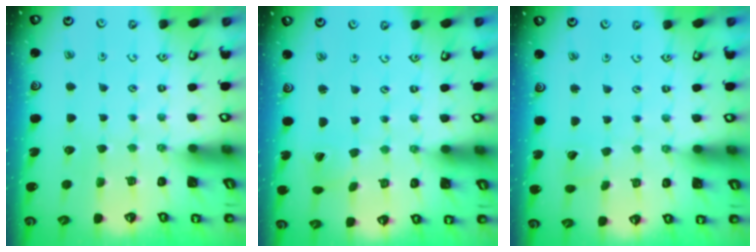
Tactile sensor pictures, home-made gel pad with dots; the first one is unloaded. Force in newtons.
{"total": 1.3, "press": 1.2, "slide": 0.4}
{"total": 2.6, "press": 2.6, "slide": 0.3}